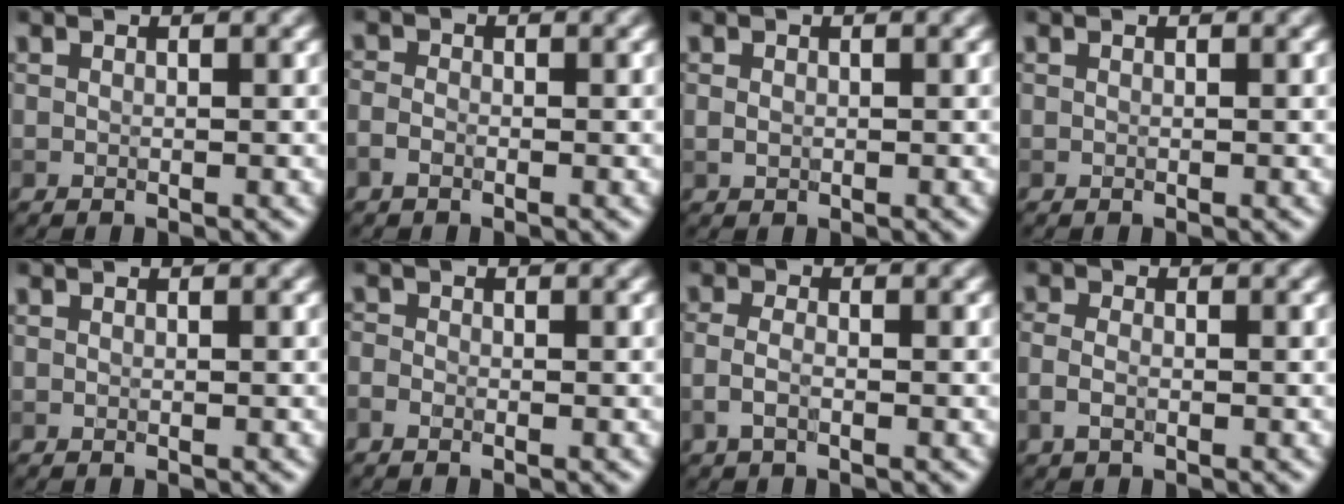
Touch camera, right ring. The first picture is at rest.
{"total": 1.3, "force": [-0.9, 0.7, 0.7], "torque": [-0.013, 0.001, -0.021]}
{"total": 0.9, "force": [0.0, 0.7, 0.5], "torque": [-0.011, -0.001, -0.001]}
{"total": 0.0}
{"total": 0.0}
{"total": 1.1, "force": [-0.8, 0.5, 0.5], "torque": [-0.007, 0.000, -0.022]}
{"total": 1.8, "force": [-0.9, 0.8, 1.4], "torque": [-0.030, 0.002, -0.024]}
{"total": 1.8, "force": [-0.7, 1.0, 1.2], "torque": [-0.027, 0.000, -0.020]}